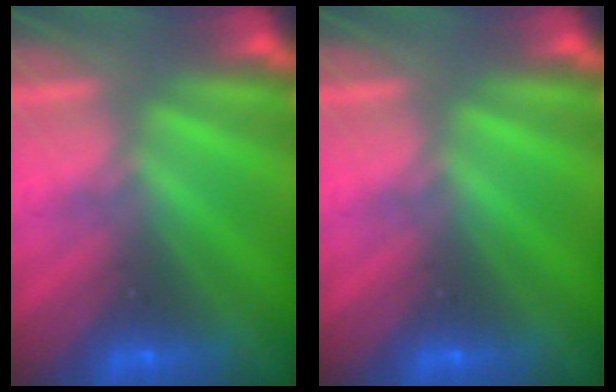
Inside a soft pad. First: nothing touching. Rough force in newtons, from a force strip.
{"total": 0.0}